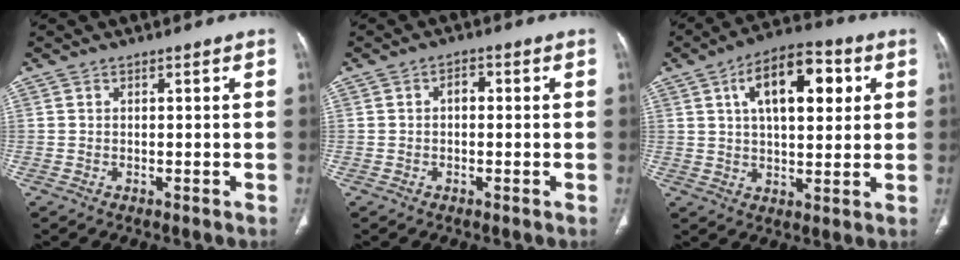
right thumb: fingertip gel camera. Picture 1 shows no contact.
{"total": 2.0, "force": [0.0, 1.3, 1.5], "torque": [-0.019, 0.008, -0.005]}
{"total": 14.9, "force": [4.8, 7.2, 12.2], "torque": [-0.167, 0.007, 0.072]}